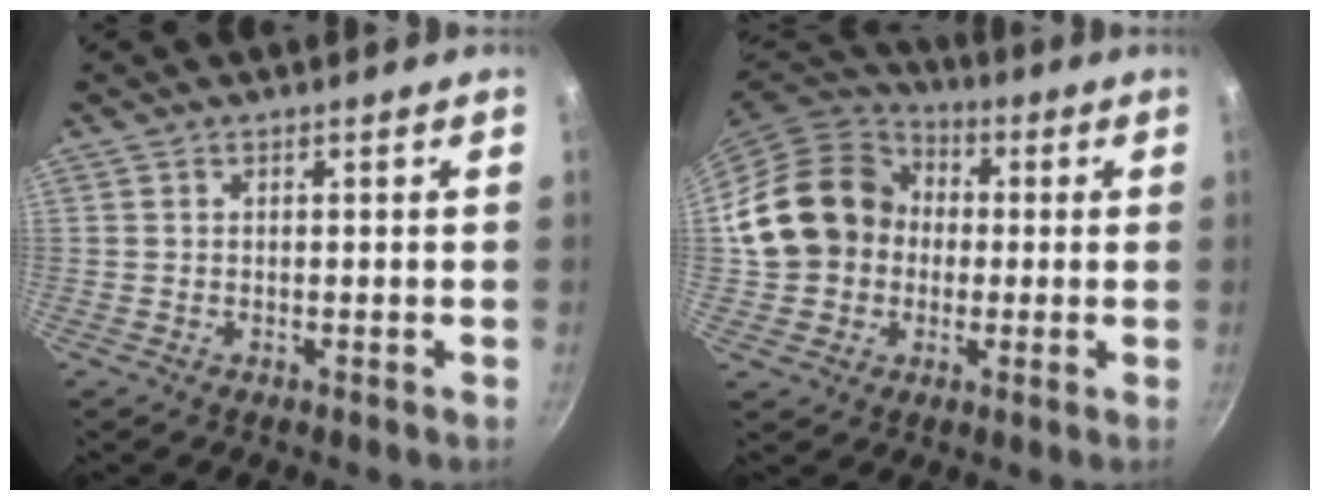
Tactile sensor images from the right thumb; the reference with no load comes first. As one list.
[{"total": 17.7, "force": [0.8, 15.2, 9.1], "torque": [-0.145, 0.044, 0.011]}]